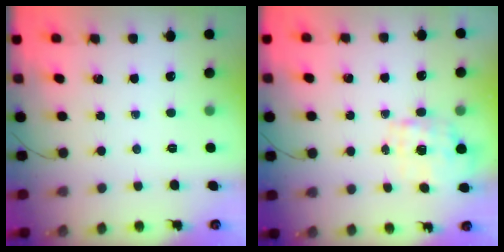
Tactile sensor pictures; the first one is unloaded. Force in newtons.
{"total": 1.1, "press": 1.0, "slide": 0.5}